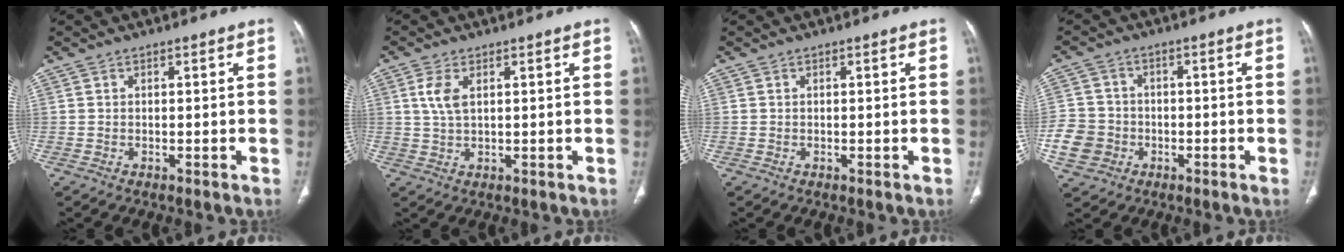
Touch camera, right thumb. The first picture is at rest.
{"total": 4.0, "force": [1.3, 1.8, 3.3], "torque": [-0.076, 0.001, 0.029]}
{"total": 0.0}
{"total": 7.9, "force": [-2.5, 7.2, 2.1], "torque": [-0.036, 0.017, -0.044]}